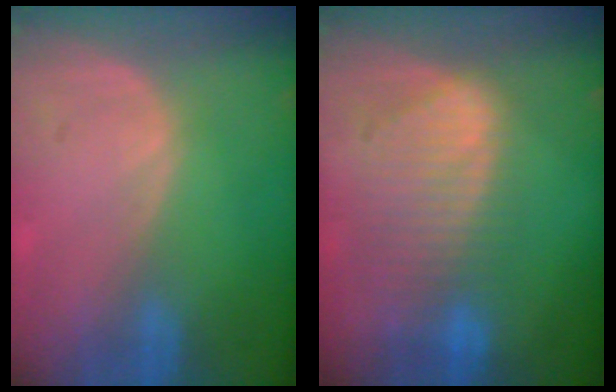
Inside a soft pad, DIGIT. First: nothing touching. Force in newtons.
{"total": 9.2, "press": 8.1, "slide": 4.4}